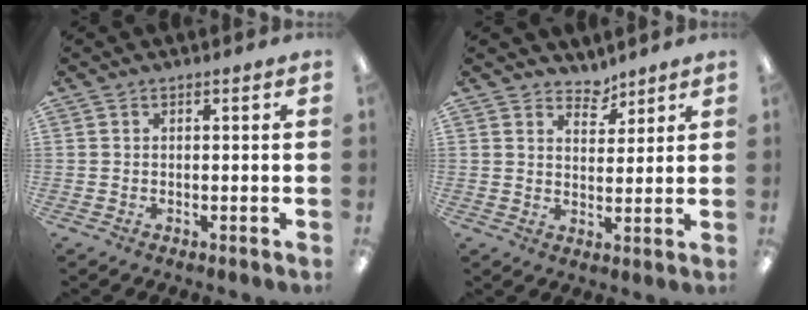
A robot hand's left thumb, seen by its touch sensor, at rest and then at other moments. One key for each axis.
{"total": 4.3, "fx": 3.8, "fy": 1.9, "fz": 0.4, "tx": 0.006, "ty": -0.029, "tz": 0.068}